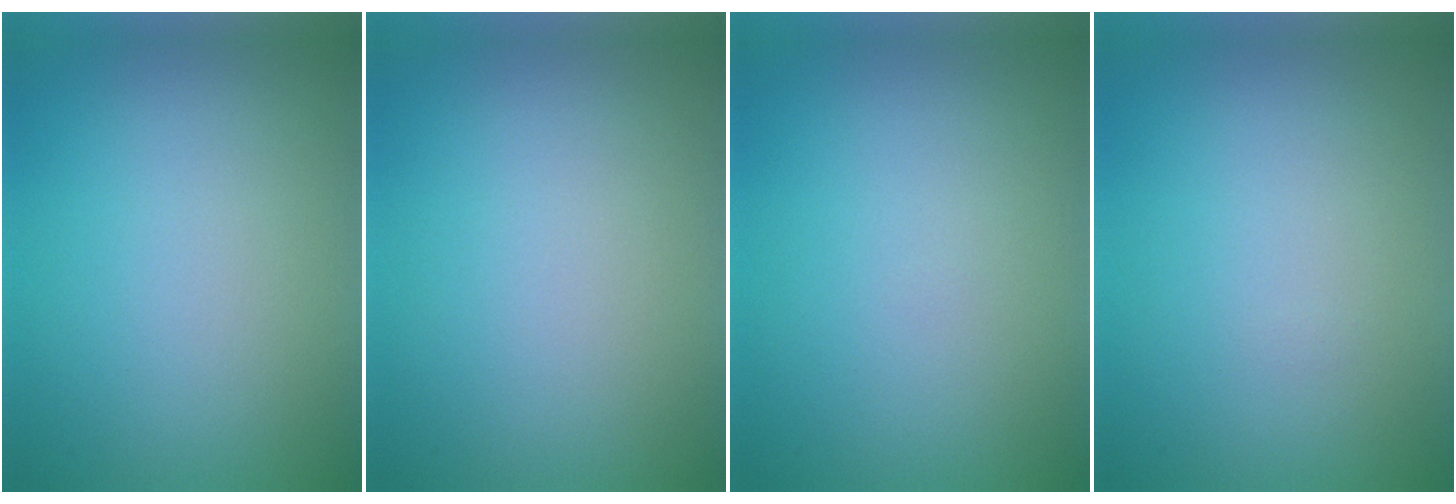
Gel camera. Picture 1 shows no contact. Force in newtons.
{"total": 0.0}
{"total": 0.0}
{"total": 0.0}